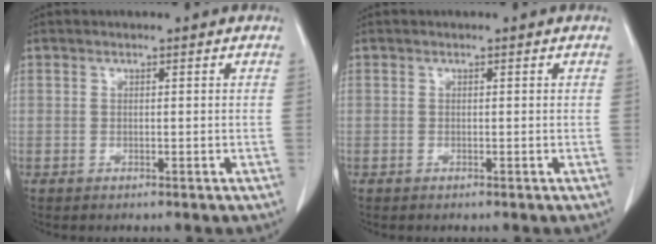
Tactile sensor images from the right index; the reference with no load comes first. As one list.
[{"total": 0.0}]